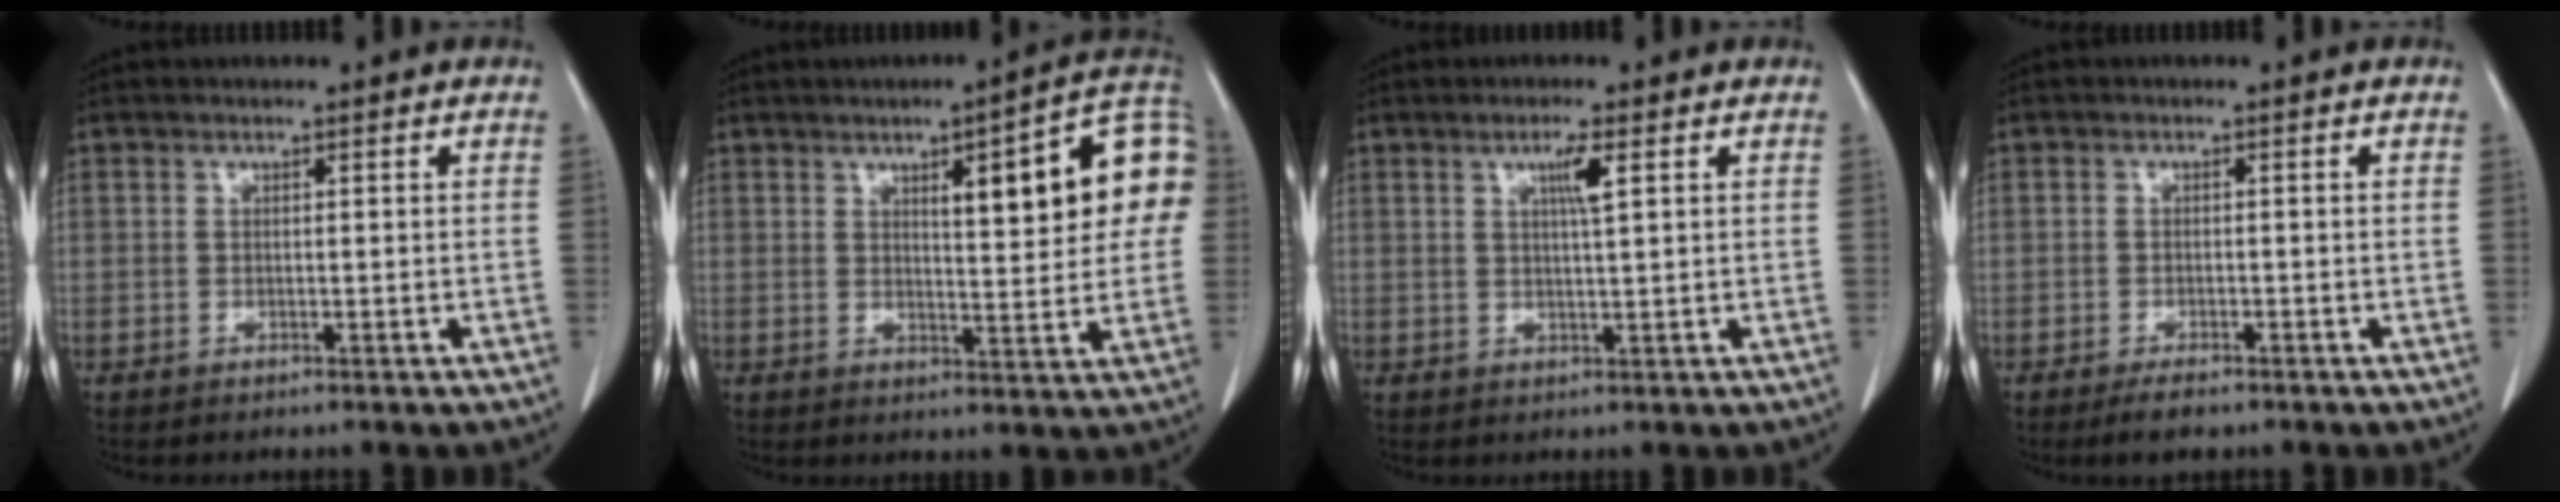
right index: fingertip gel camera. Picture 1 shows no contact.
{"total": 14.1, "force": [3.5, 2.8, 13.3], "torque": [-0.169, 0.027, 0.041]}
{"total": 3.1, "force": [1.2, -0.2, 2.9], "torque": [-0.053, -0.002, 0.021]}
{"total": 2.6, "force": [-1.9, 1.0, 1.4], "torque": [-0.030, -0.003, -0.028]}